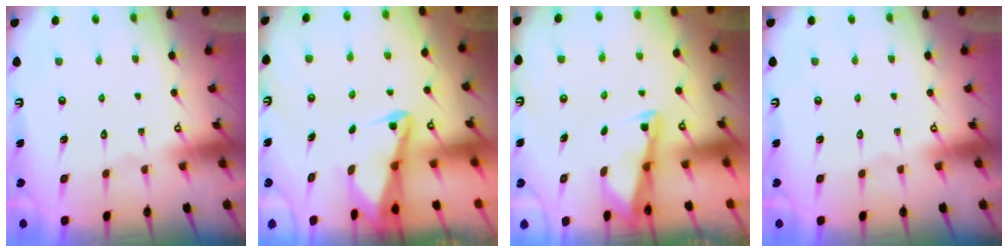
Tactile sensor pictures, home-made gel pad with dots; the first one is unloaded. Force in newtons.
{"total": 3.1, "press": 3.1, "slide": 0.7}
{"total": 2.5, "press": 2.5, "slide": 0.1}
{"total": 0.0}